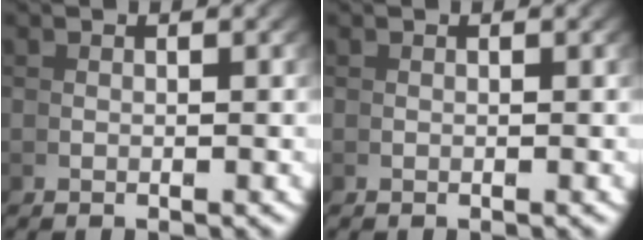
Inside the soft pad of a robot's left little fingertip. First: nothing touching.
{"total": 0.0}